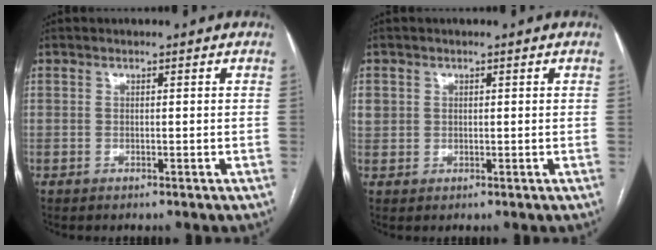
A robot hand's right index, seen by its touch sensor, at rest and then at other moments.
{"total": 2.6, "force": [0.7, 2.4, 0.8], "torque": [-0.018, 0.013, 0.021]}